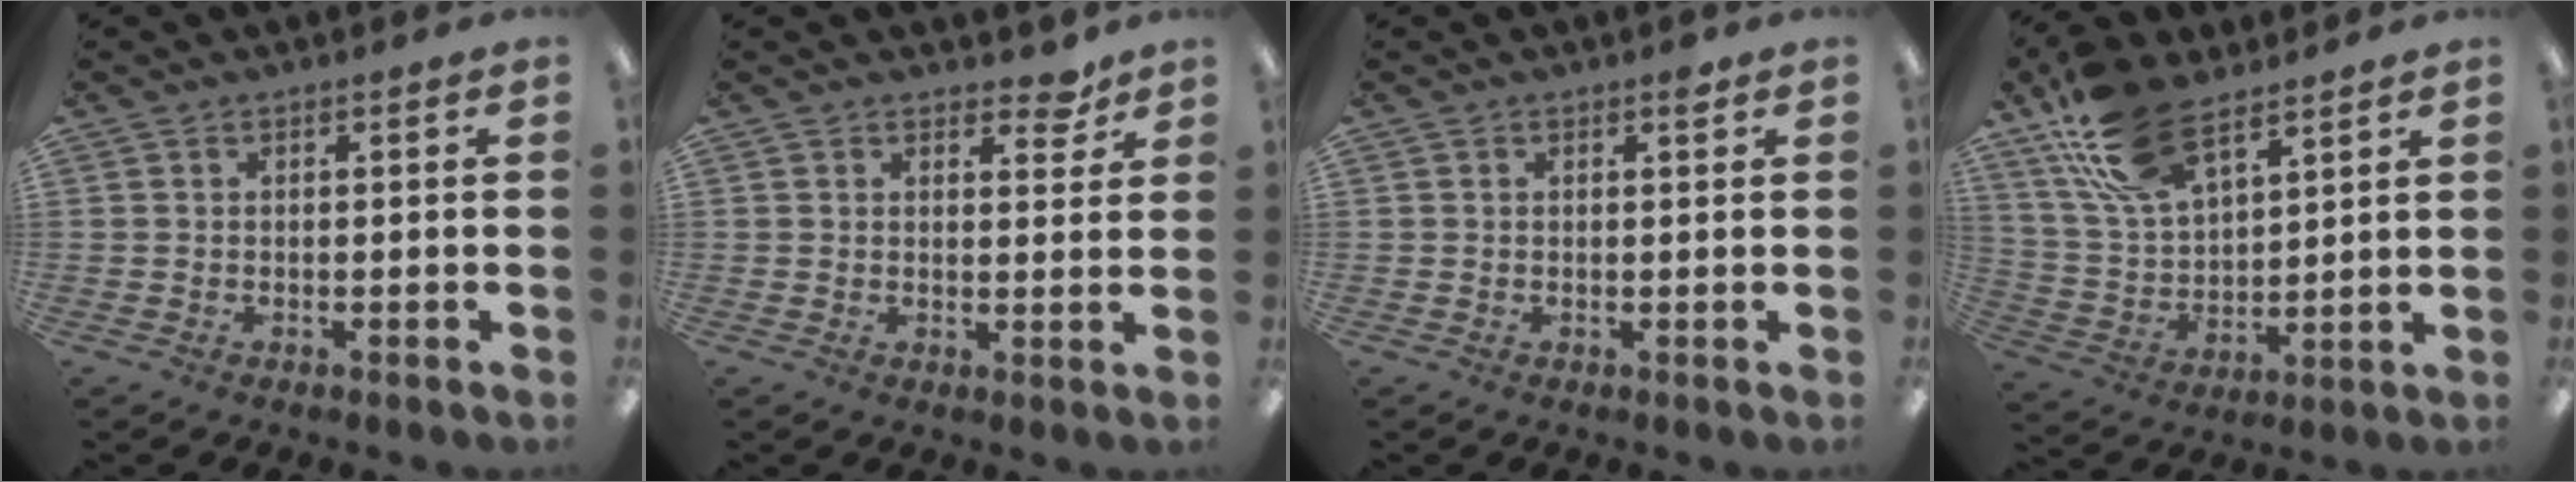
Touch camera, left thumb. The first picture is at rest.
{"total": 4.5, "force": [3.6, 1.9, 2.0], "torque": [-0.006, -0.022, 0.058]}
{"total": 1.6, "force": [1.1, 0.3, 1.1], "torque": [-0.007, -0.006, 0.015]}
{"total": 17.2, "force": [11.5, 8.1, 9.9], "torque": [-0.218, -0.037, 0.212]}